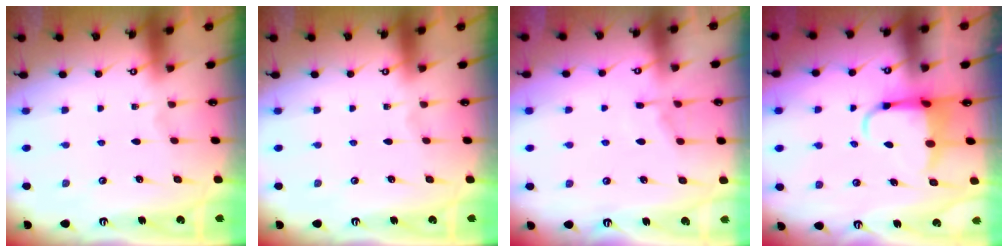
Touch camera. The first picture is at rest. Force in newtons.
{"total": 0.0}
{"total": 5.2, "press": 5.1, "slide": 0.7}
{"total": 5.9, "press": 5.7, "slide": 1.4}